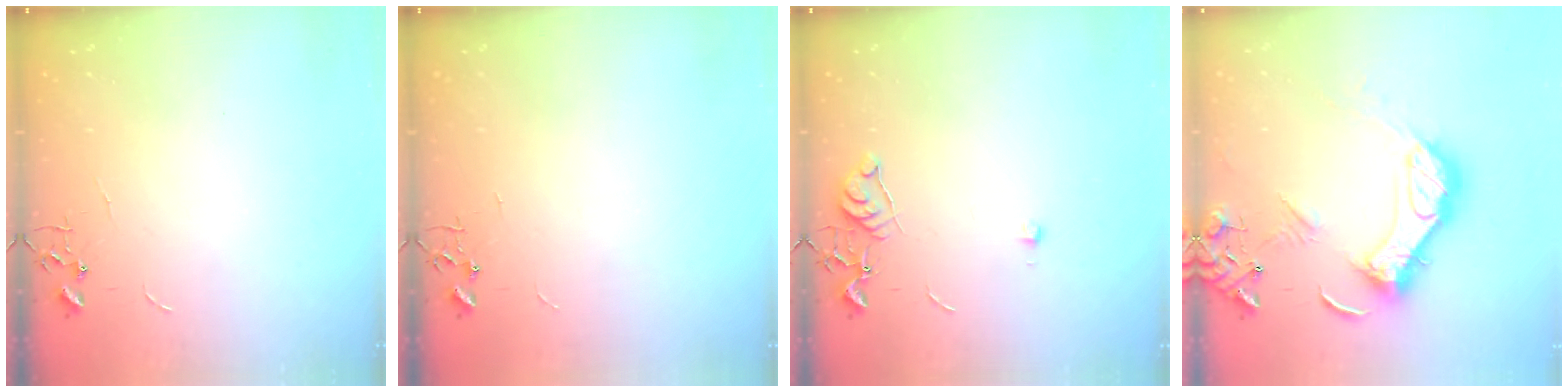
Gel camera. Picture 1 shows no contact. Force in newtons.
{"total": 0.0}
{"total": 6.6, "press": 6.5, "slide": 0.8}
{"total": 18.5, "press": 18.3, "slide": 2.7}